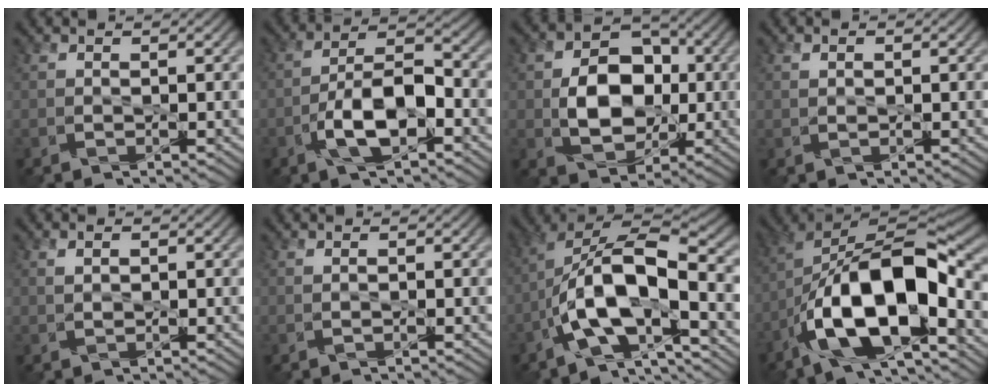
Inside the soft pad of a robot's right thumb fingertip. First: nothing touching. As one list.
[{"total": 8.3, "force": [-3.6, 3.1, 6.8], "torque": [-0.120, 0.016, -0.068]}, {"total": 9.7, "force": [-0.4, 6.9, 6.8], "torque": [-0.122, 0.006, -0.009]}, {"total": 0.9, "force": [0.2, 0.5, 0.8], "torque": [-0.017, 0.004, 0.007]}, {"total": 2.0, "force": [0.7, 1.1, 1.5], "torque": [-0.026, 0.010, 0.005]}, {"total": 0.0}, {"total": 12.5, "force": [-4.8, 4.5, 10.7], "torque": [-0.199, 0.008, -0.090]}, {"total": 16.3, "force": [-6.4, 6.3, 13.5], "torque": [-0.230, -0.002, -0.119]}]